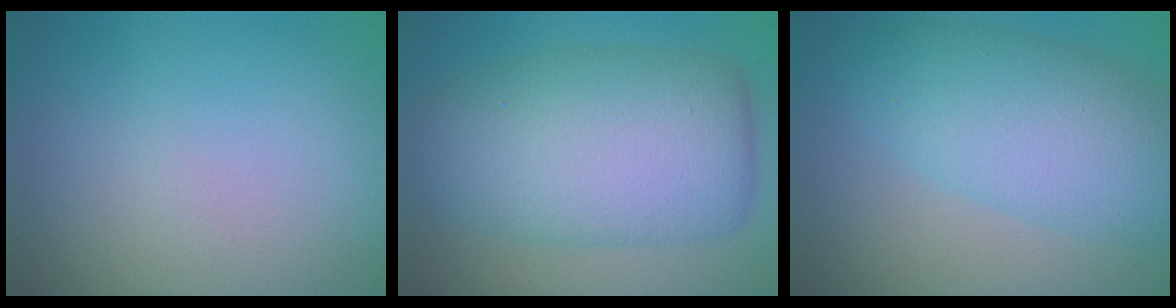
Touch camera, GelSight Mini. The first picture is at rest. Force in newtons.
{"total": 10.0, "press": 10.0, "slide": 0.1}
{"total": 7.0, "press": 7.0, "slide": 0.1}